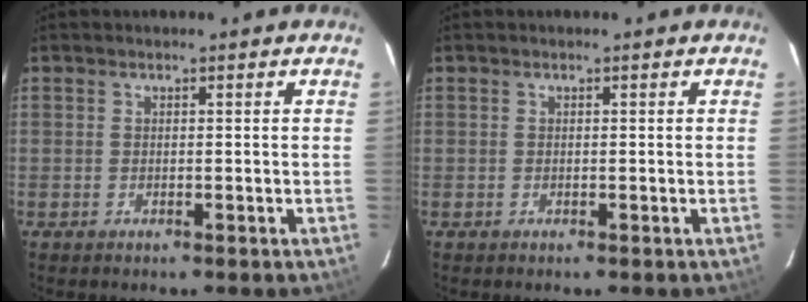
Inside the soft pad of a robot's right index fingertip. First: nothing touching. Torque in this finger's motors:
{"motor_torque": [-0.01, 0.01, 0.00, 0.00]}